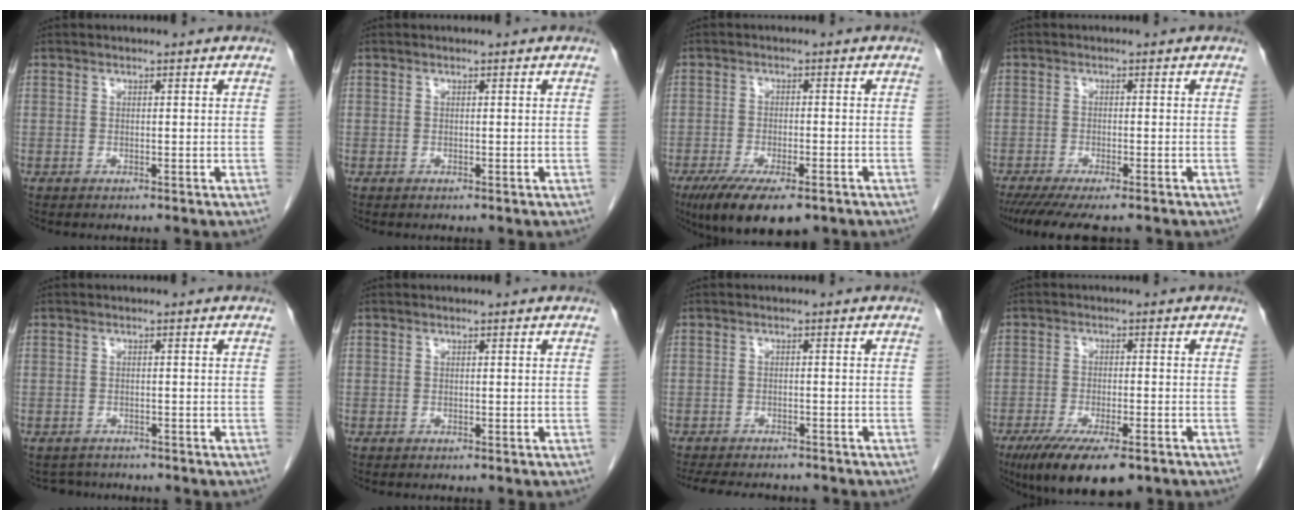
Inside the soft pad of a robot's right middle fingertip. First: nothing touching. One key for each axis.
{"total": 0.0}
{"total": 11.1, "fx": -7.5, "fy": 3.4, "fz": 7.5, "tx": -0.118, "ty": -0.018, "tz": -0.114}
{"total": 9.9, "fx": -8.2, "fy": 1.6, "fz": 5.4, "tx": -0.075, "ty": -0.018, "tz": -0.125}
{"total": 2.6, "fx": -2.4, "fy": 1.1, "fz": -0.3, "tx": 0.002, "ty": -0.002, "tz": -0.036}
{"total": 0.0}
{"total": 10.4, "fx": -9.1, "fy": 3.1, "fz": 3.9, "tx": -0.073, "ty": -0.006, "tz": -0.123}
{"total": 11.7, "fx": -7.8, "fy": 3.1, "fz": 8.1, "tx": -0.129, "ty": -0.022, "tz": -0.121}